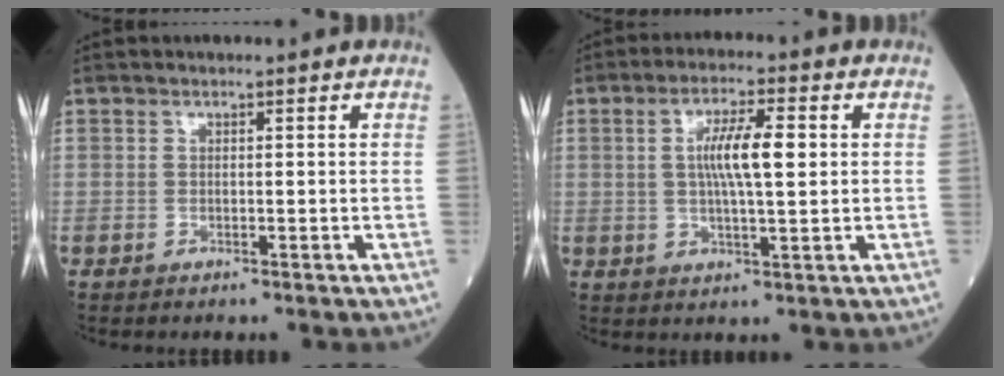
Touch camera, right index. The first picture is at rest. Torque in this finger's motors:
{"motor_torque": [0.35, -0.04, 0.15, 0.09]}